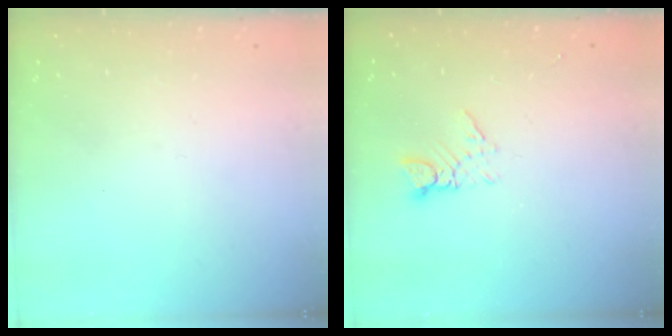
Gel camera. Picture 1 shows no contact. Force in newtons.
{"total": 2.6, "press": 2.6, "slide": 0.3}